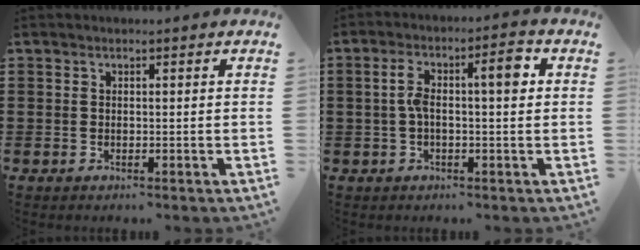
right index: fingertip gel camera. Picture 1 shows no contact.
{"total": 6.6, "force": [0.6, 2.0, 6.2], "torque": [-0.112, 0.010, 0.005]}